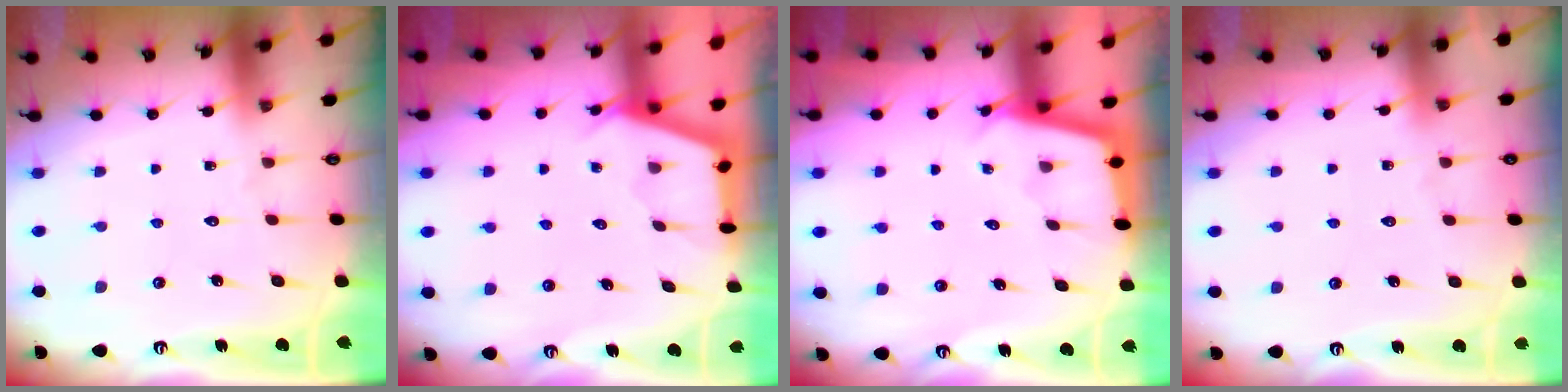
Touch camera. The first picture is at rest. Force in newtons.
{"total": 2.8, "press": 2.8, "slide": 0.4}
{"total": 2.6, "press": 2.6, "slide": 0.1}
{"total": 2.6, "press": 2.5, "slide": 0.4}